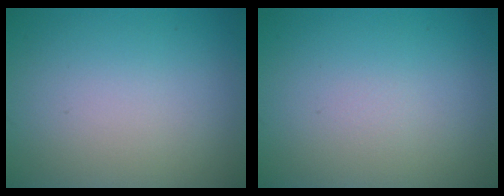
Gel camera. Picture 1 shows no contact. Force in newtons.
{"total": 0.0}